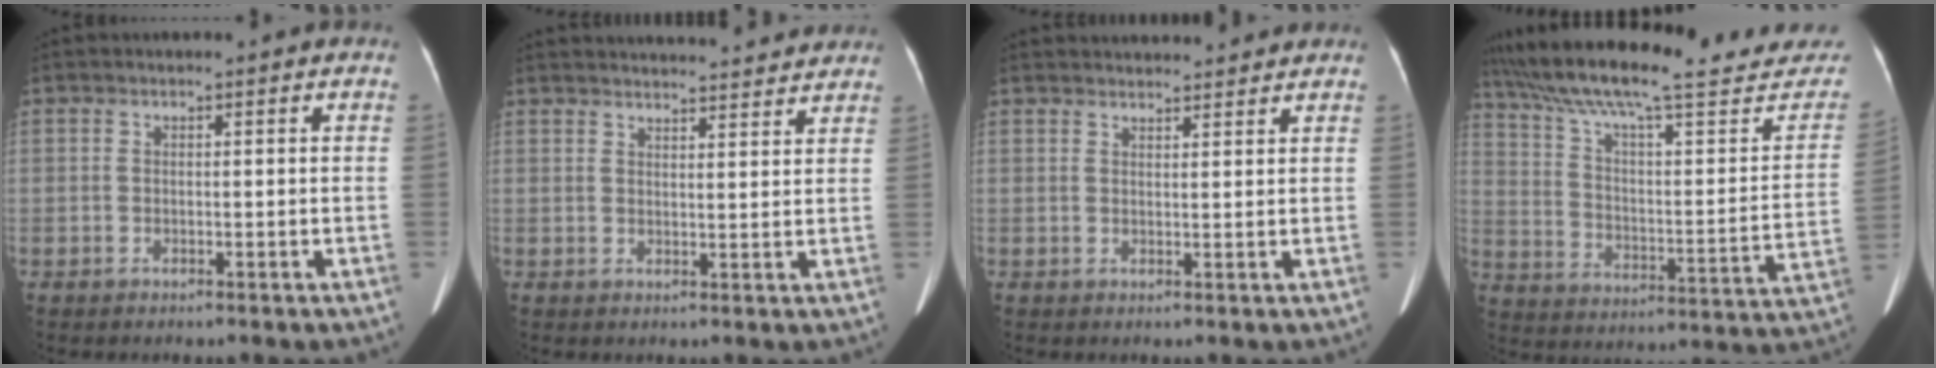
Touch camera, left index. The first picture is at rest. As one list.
[{"total": 18.1, "force": [17.3, 2.3, 4.8], "torque": [-0.059, 0.010, 0.219]}, {"total": 9.4, "force": [9.1, 1.4, 2.2], "torque": [-0.018, 0.017, 0.111]}, {"total": 29.9, "force": [26.0, 3.8, 14.1], "torque": [-0.223, -0.062, 0.352]}]